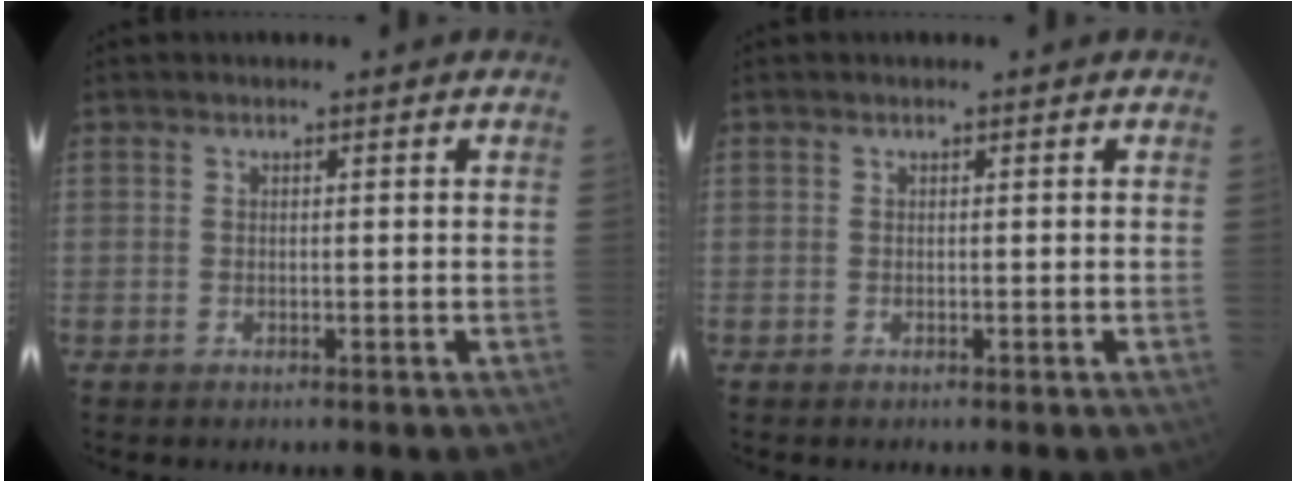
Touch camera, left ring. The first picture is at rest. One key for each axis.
{"total": 0.0}